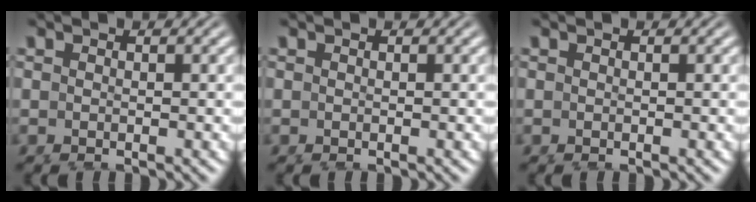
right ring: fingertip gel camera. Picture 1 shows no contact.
{"total": 0.0}
{"total": 1.5, "force": [-0.4, -1.4, -0.5], "torque": [0.018, -0.014, 0.005]}